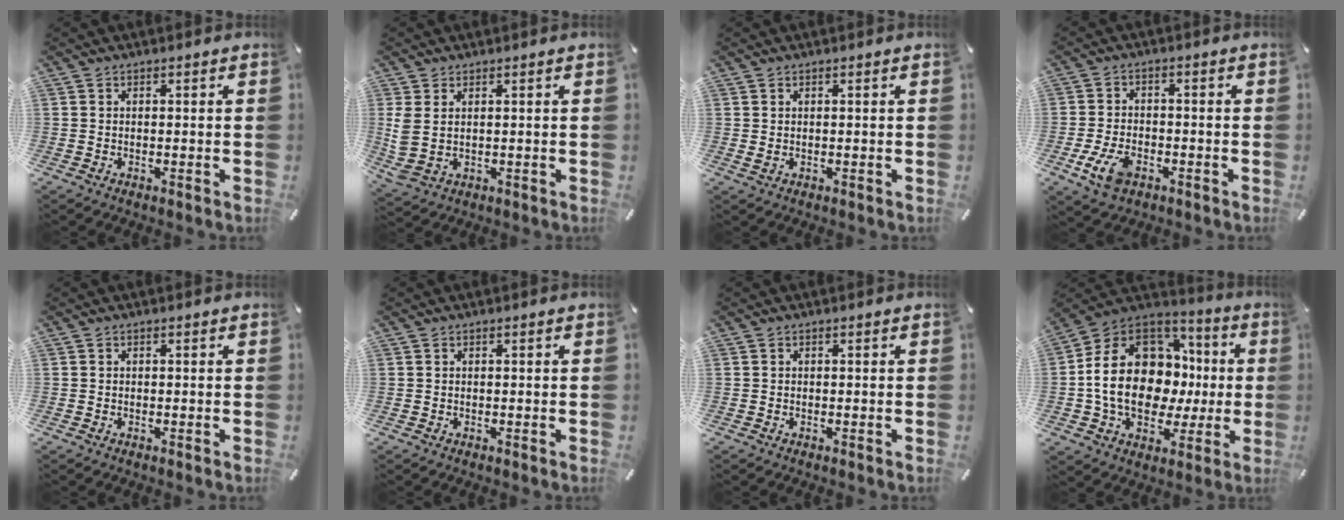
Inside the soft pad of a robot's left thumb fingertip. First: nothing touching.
{"total": 4.7, "force": [1.5, 2.3, 3.8], "torque": [-0.087, -0.005, 0.029]}
{"total": 0.7, "force": [0.2, 0.3, 0.6], "torque": [-0.012, 0.001, 0.003]}
{"total": 7.3, "force": [-3.3, 4.6, 4.7], "torque": [-0.110, 0.009, -0.063]}
{"total": 0.0}
{"total": 0.0}
{"total": 0.0}
{"total": 18.8, "force": [-0.8, 15.1, 11.1], "torque": [-0.231, -0.004, -0.009]}